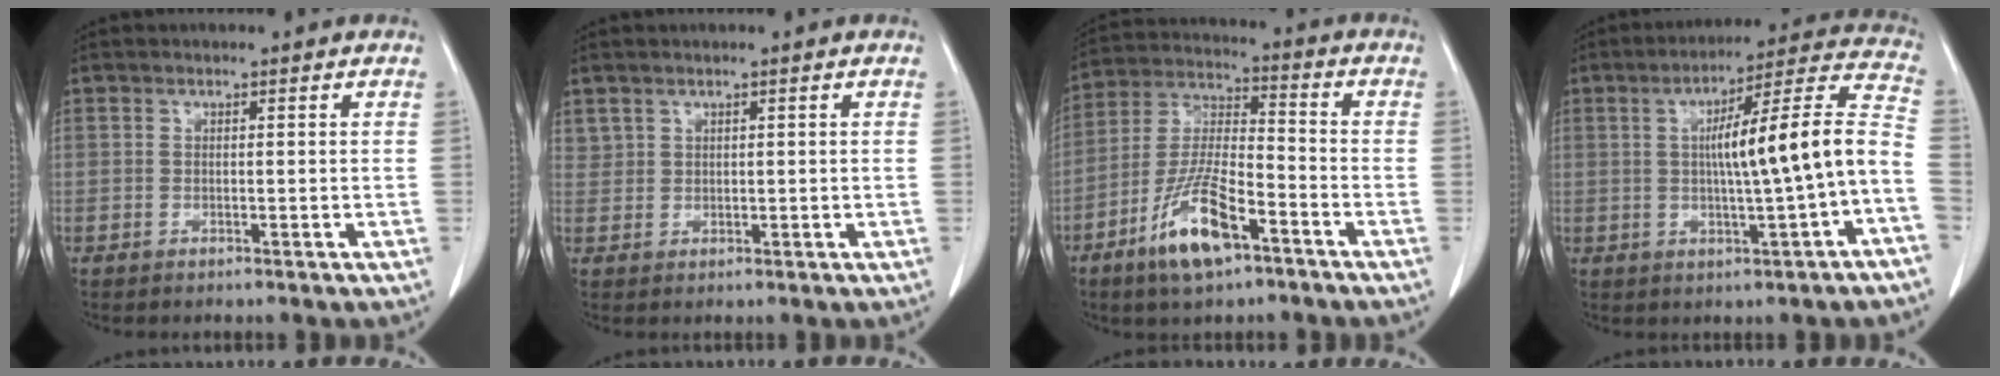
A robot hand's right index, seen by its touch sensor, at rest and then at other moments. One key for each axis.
{"total": 1.6, "fx": 1.2, "fy": 1.0, "fz": 0.2, "tx": 0.001, "ty": 0.004, "tz": 0.026}
{"total": 12.5, "fx": -6.9, "fy": 3.3, "fz": 9.9, "tx": -0.208, "ty": -0.008, "tz": -0.126}
{"total": 14.5, "fx": -1.4, "fy": 0.0, "fz": 14.5, "tx": -0.207, "ty": 0.029, "tz": -0.021}